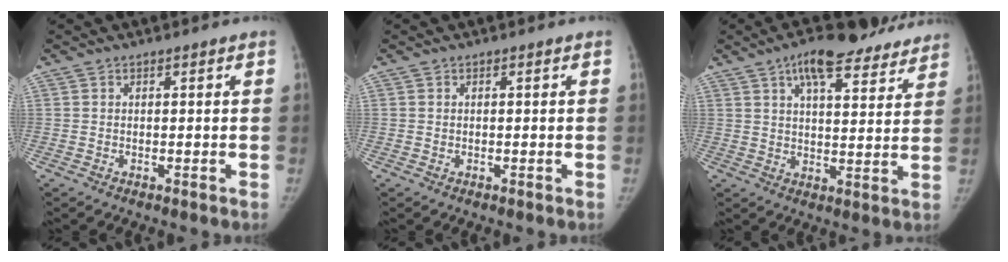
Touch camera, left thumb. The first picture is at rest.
{"total": 0.0}
{"total": 15.2, "force": [10.9, 5.3, 9.1], "torque": [-0.100, -0.028, 0.157]}